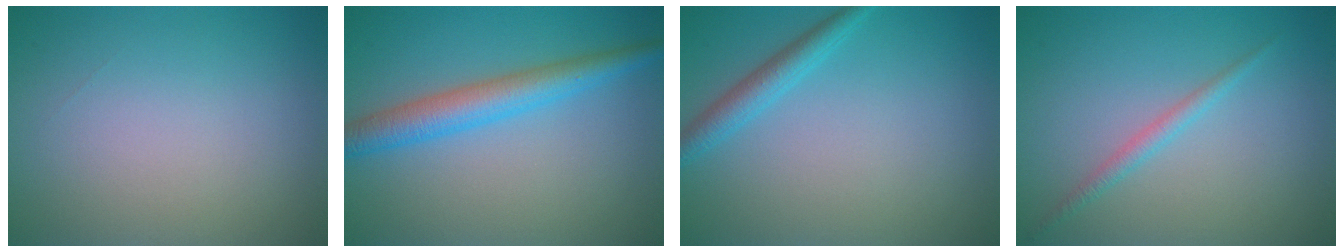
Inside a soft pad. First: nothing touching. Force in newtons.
{"total": 4.3, "press": 4.3, "slide": 0.1}
{"total": 2.2, "press": 2.2, "slide": 0.2}
{"total": 1.4, "press": 1.4, "slide": 0.1}